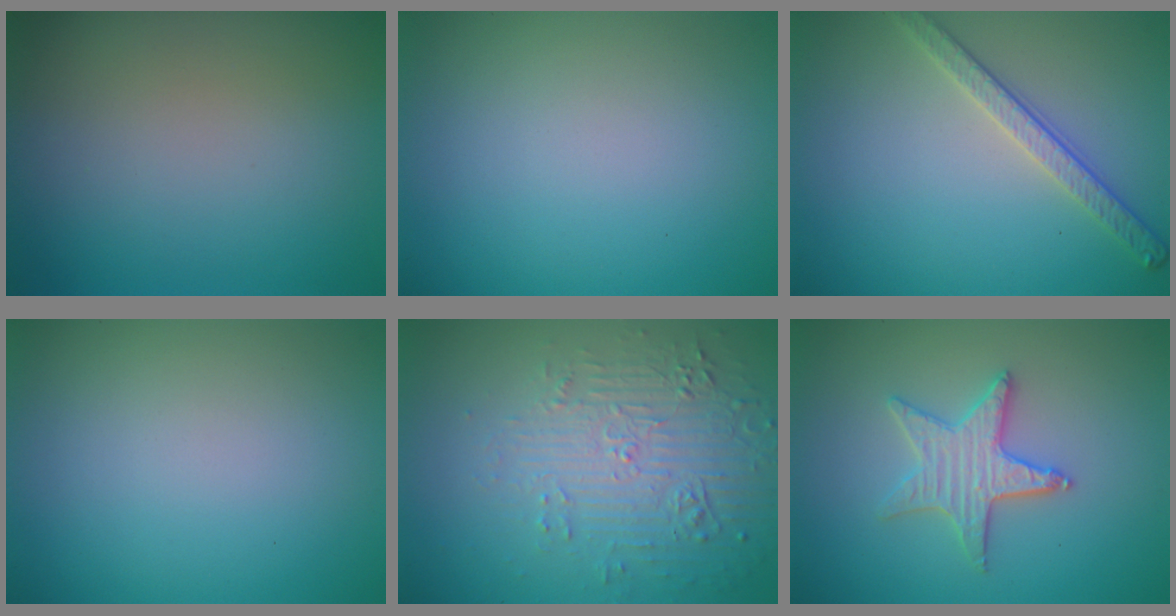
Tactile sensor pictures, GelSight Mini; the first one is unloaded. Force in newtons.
{"total": 0.0}
{"total": 2.8, "press": 2.7, "slide": 0.8}
{"total": 0.0}
{"total": 5.8, "press": 3.7, "slide": 4.4}
{"total": 3.1, "press": 3.1, "slide": 0.5}